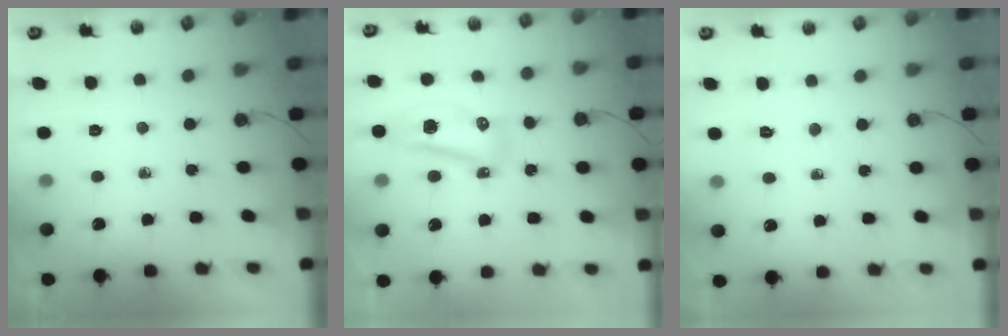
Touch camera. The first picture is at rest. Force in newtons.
{"total": 9.6, "press": 9.1, "slide": 2.9}
{"total": 2.5, "press": 2.5, "slide": 0.3}